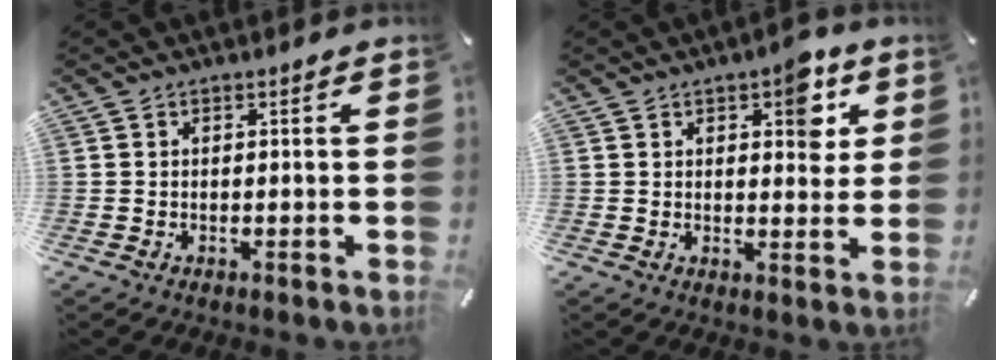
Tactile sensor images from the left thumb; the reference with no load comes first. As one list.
[{"total": 7.9, "force": [3.7, 4.2, 5.6], "torque": [-0.046, -0.020, 0.052]}]